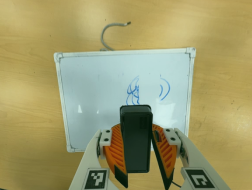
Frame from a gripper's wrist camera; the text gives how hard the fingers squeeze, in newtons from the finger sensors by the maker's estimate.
{"total": 9.5, "left": 9.2, "right": 9.8}